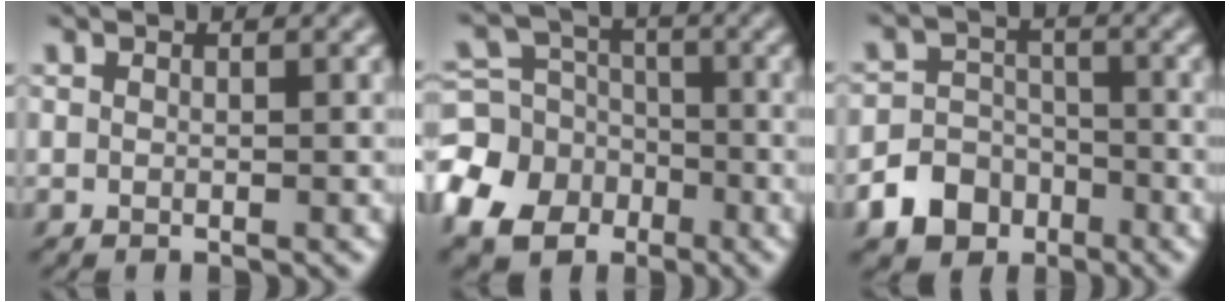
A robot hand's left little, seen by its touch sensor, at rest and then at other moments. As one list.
[{"total": 9.9, "force": [-5.1, 7.7, 3.4], "torque": [-0.089, -0.024, -0.115]}, {"total": 7.2, "force": [-4.3, 5.6, 1.5], "torque": [-0.011, -0.016, -0.099]}]